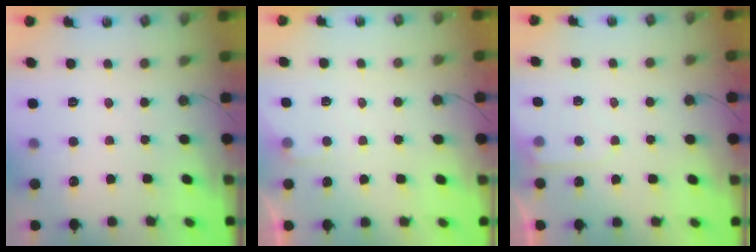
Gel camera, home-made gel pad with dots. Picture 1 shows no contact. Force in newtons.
{"total": 3.7, "press": 3.7, "slide": 0.6}
{"total": 4.7, "press": 4.6, "slide": 0.6}